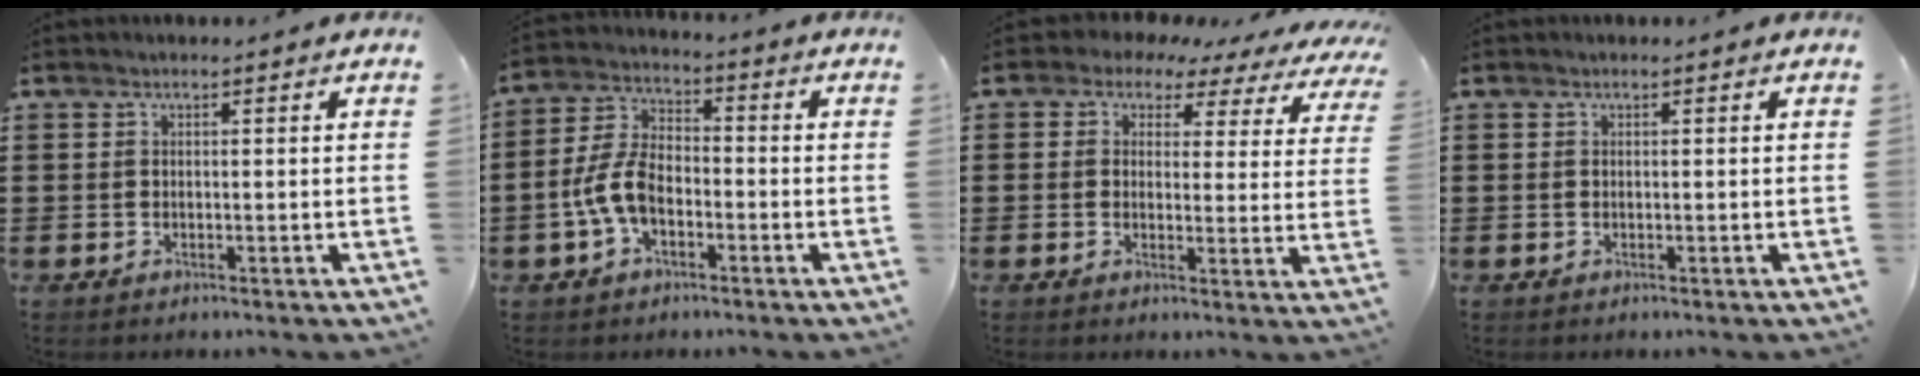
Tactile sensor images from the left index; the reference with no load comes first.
{"total": 7.0, "force": [-2.7, 3.9, 5.3], "torque": [-0.132, 0.003, -0.058]}
{"total": 3.2, "force": [2.2, 2.1, 1.0], "torque": [-0.038, -0.009, 0.033]}
{"total": 0.0}